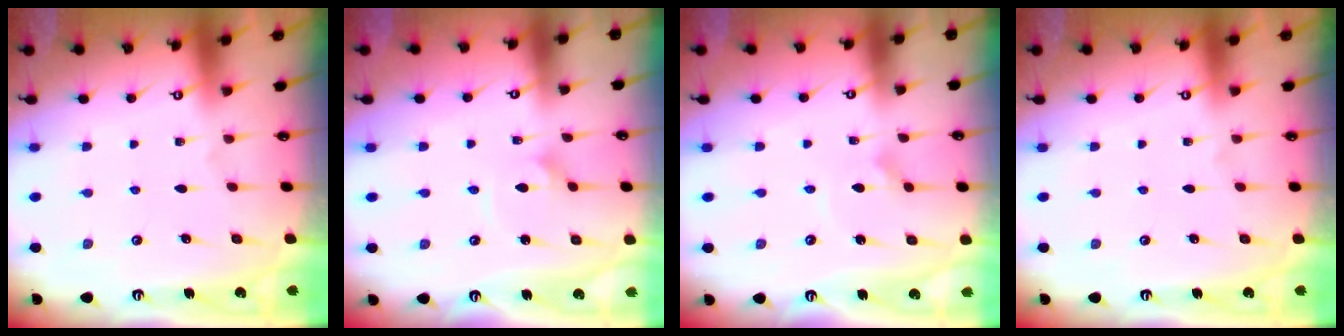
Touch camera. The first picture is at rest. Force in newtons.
{"total": 2.0, "press": 2.0, "slide": 0.1}
{"total": 2.3, "press": 2.3, "slide": 0.2}
{"total": 0.0}